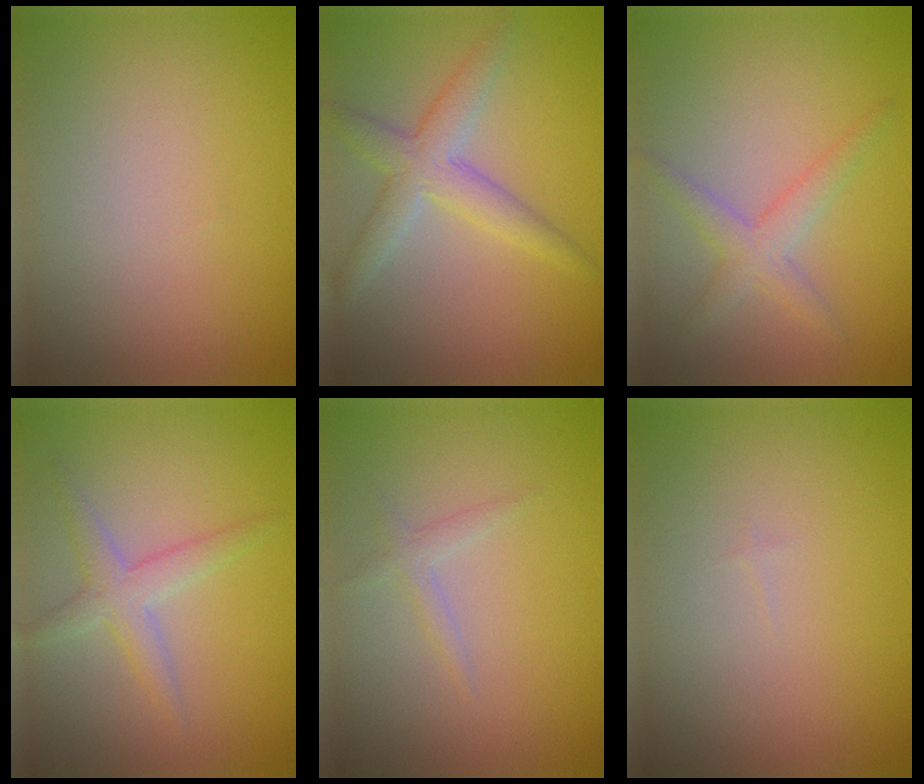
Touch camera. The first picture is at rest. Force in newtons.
{"total": 3.8, "press": 3.8, "slide": 0.1}
{"total": 1.9, "press": 1.9, "slide": 0.1}
{"total": 2.6, "press": 2.6, "slide": 0.1}
{"total": 1.2, "press": 1.2, "slide": 0.1}
{"total": 0.0}